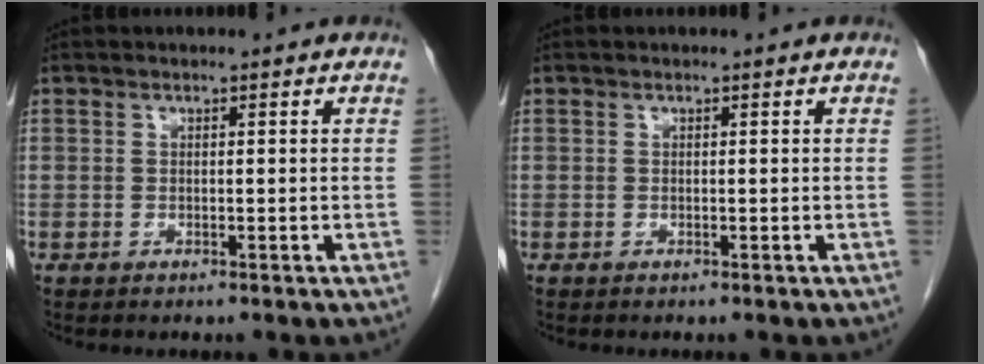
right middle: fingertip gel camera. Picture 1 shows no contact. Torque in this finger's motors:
{"motor_torque": [-0.23, -0.03, 0.00, 0.00]}